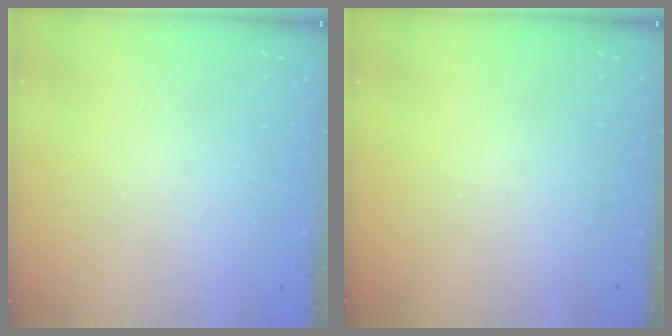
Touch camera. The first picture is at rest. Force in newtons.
{"total": 0.0}